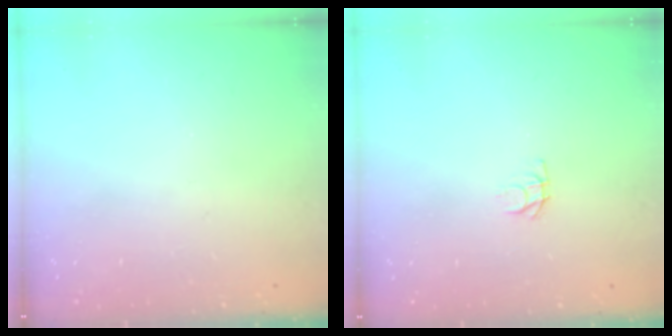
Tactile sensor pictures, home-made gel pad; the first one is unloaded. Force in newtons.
{"total": 2.7, "press": 2.7, "slide": 0.3}